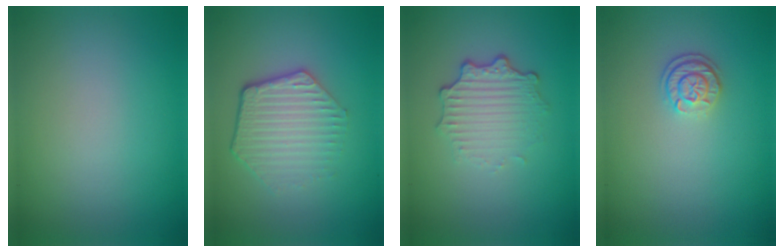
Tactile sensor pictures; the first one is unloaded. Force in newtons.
{"total": 4.4, "press": 3.3, "slide": 3.0}
{"total": 3.2, "press": 2.5, "slide": 1.9}
{"total": 1.8, "press": 1.5, "slide": 0.9}